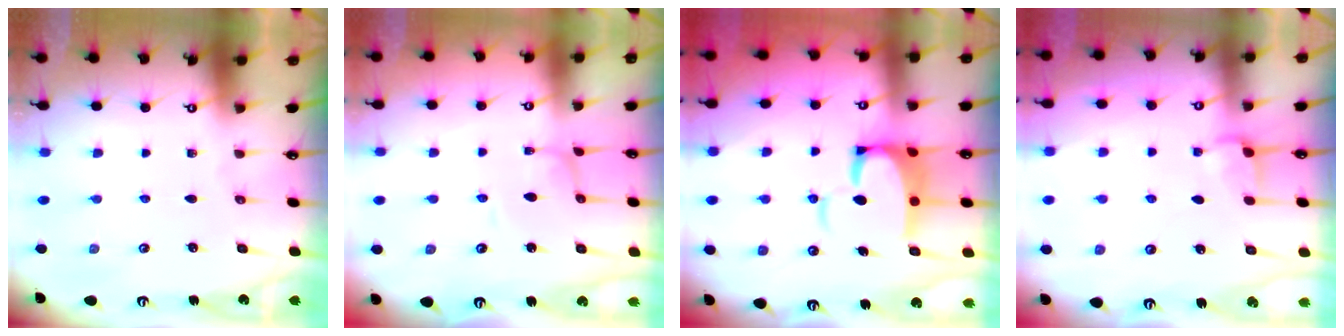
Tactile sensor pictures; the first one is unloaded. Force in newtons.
{"total": 1.9, "press": 1.9, "slide": 0.0}
{"total": 7.3, "press": 7.2, "slide": 1.4}
{"total": 2.5, "press": 2.5, "slide": 0.6}